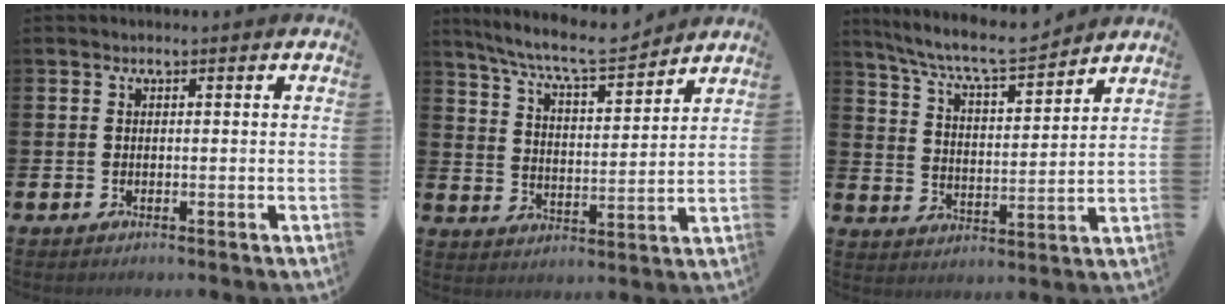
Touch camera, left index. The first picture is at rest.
{"total": 8.6, "force": [7.9, 0.9, 3.2], "torque": [-0.089, -0.048, 0.141]}
{"total": 7.9, "force": [7.4, 0.7, 2.7], "torque": [-0.088, -0.046, 0.132]}